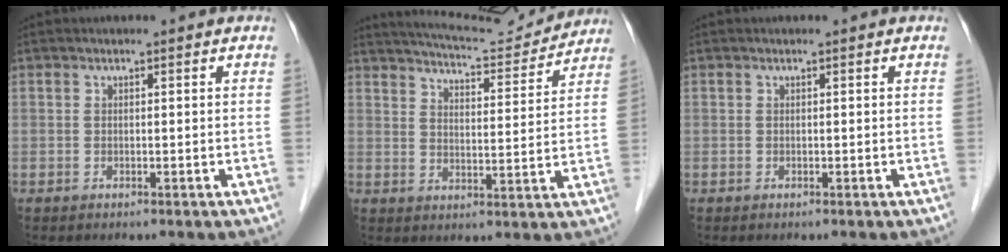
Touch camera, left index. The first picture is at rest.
{"total": 12.5, "force": [12.1, 1.2, 2.8], "torque": [-0.048, 0.004, 0.167]}
{"total": 0.0}